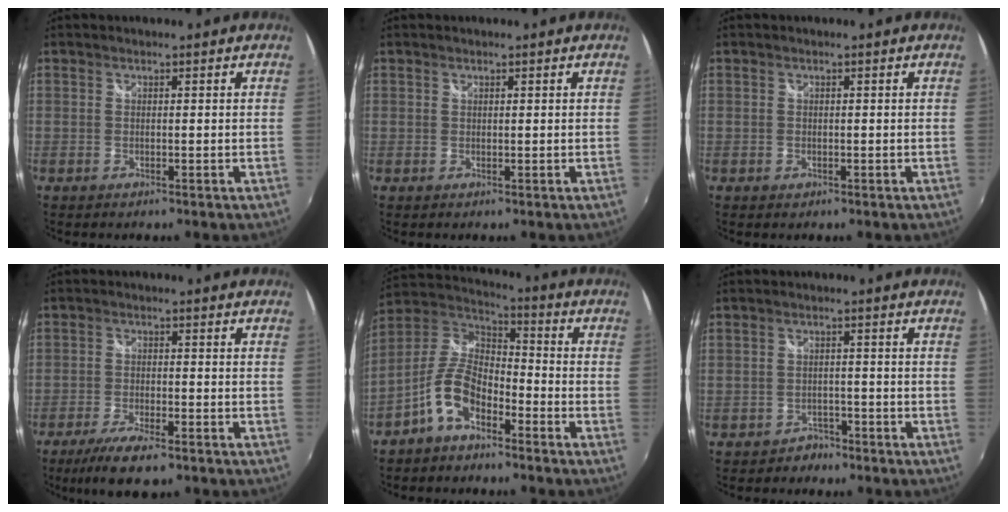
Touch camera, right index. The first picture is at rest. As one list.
[{"total": 0.6, "force": [0.1, 0.6, 0.0], "torque": [0.003, 0.002, 0.001]}, {"total": 0.7, "force": [-0.3, 0.7, 0.2], "torque": [-0.001, -0.003, -0.004]}, {"total": 8.5, "force": [-6.1, 2.1, 5.5], "torque": [-0.132, -0.023, -0.111]}, {"total": 10.4, "force": [-5.6, 5.4, 6.9], "torque": [-0.149, 0.015, -0.111]}, {"total": 3.3, "force": [-2.6, 2.0, 0.0], "torque": [-0.006, 0.005, -0.042]}]